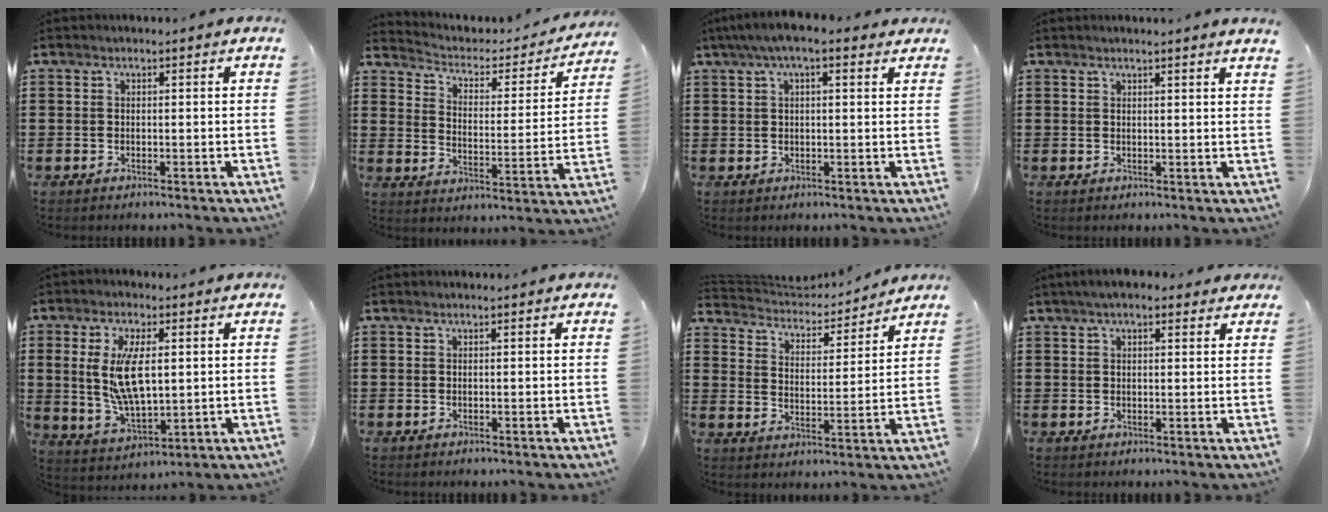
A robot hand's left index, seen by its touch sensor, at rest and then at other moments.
{"total": 2.6, "force": [2.0, 1.3, 1.0], "torque": [-0.035, -0.018, 0.025]}
{"total": 4.4, "force": [2.6, 0.9, 3.5], "torque": [-0.072, 0.008, 0.044]}
{"total": 1.4, "force": [1.3, -0.4, 0.5], "torque": [-0.009, -0.004, 0.024]}
{"total": 10.1, "force": [1.9, 4.5, 8.8], "torque": [-0.190, 0.003, 0.030]}
{"total": 0.0}
{"total": 3.8, "force": [3.7, 0.9, 0.4], "torque": [-0.034, -0.027, 0.057]}
{"total": 3.6, "force": [2.6, 1.2, 2.1], "torque": [-0.046, 0.008, 0.046]}